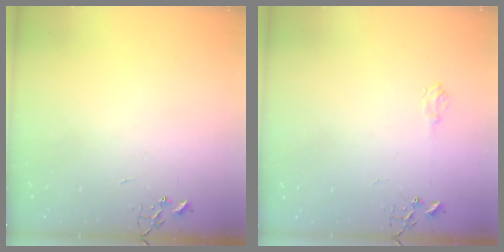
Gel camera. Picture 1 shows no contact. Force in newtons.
{"total": 6.1, "press": 6.1, "slide": 0.8}